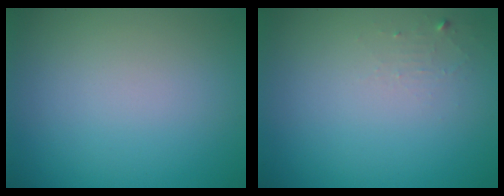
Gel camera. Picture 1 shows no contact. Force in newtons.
{"total": 1.0, "press": 1.0, "slide": 0.1}